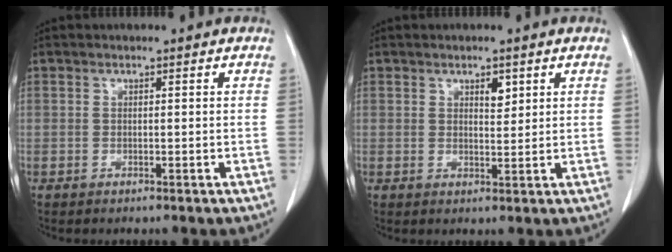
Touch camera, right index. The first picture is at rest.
{"total": 2.3, "force": [1.2, 0.9, 1.7], "torque": [-0.025, -0.005, 0.021]}